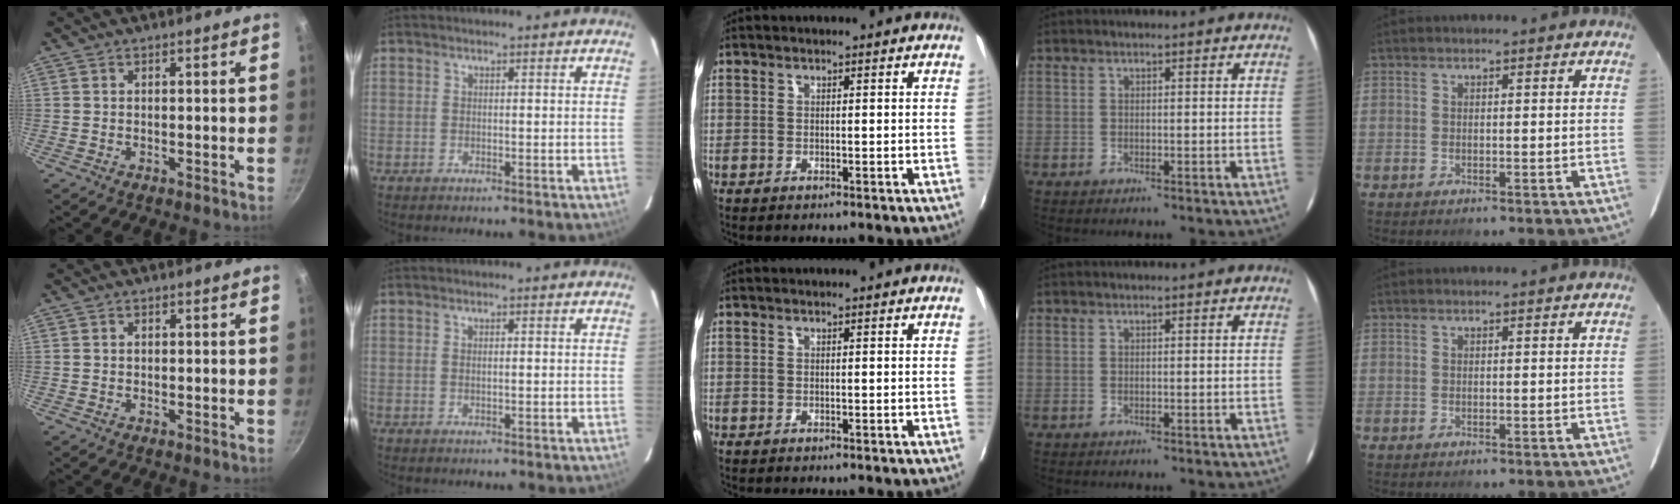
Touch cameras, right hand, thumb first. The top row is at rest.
{"thumb": {"total": 0.8, "force": [0.1, 0.7, 0.4], "torque": [-0.005, 0.005, 0.001]}, "index": {"total": 1.0, "force": [0.1, 0.3, 0.9], "torque": [-0.016, 0.002, 0.001]}}